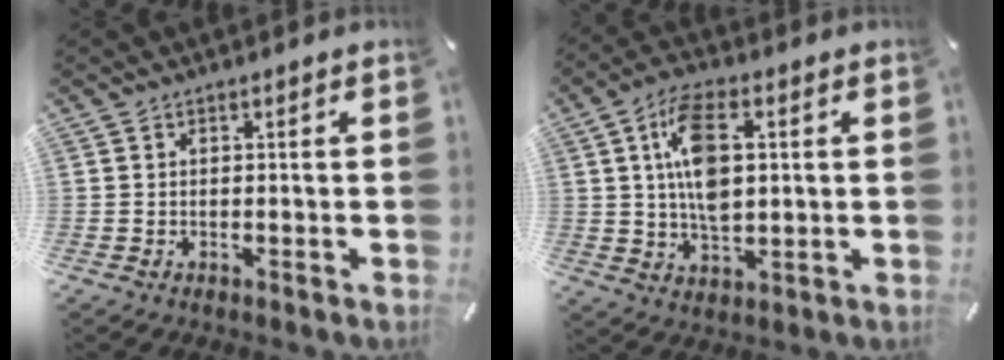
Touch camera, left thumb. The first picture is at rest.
{"total": 11.5, "force": [2.2, 6.2, 9.4], "torque": [-0.178, 0.000, 0.034]}